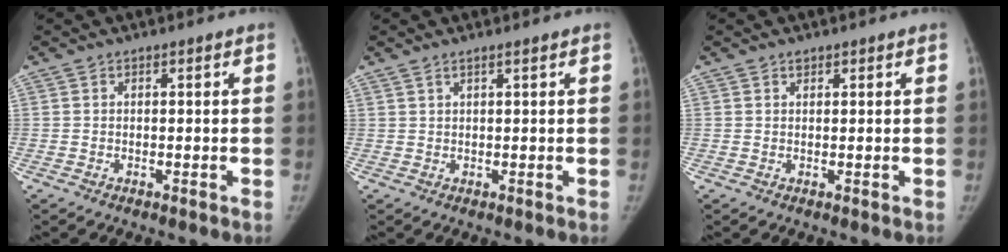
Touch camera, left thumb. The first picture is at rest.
{"total": 1.2, "force": [0.9, 0.2, 0.7], "torque": [-0.014, 0.001, 0.020]}
{"total": 0.8, "force": [0.5, 0.6, 0.2], "torque": [0.005, -0.003, 0.006]}